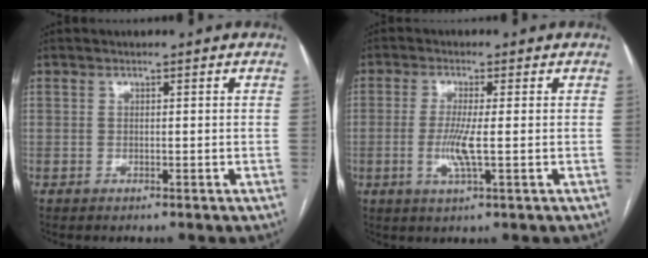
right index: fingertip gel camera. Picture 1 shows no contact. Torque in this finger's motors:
{"motor_torque": [0.37, 0.00, 0.32, 0.04]}